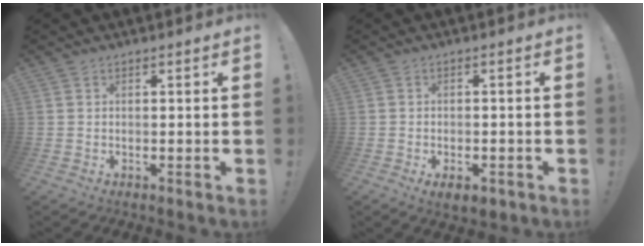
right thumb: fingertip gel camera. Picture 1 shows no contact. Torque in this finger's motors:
{"motor_torque": [0.41, 0.57, 0.03, 0.06, 0.20]}